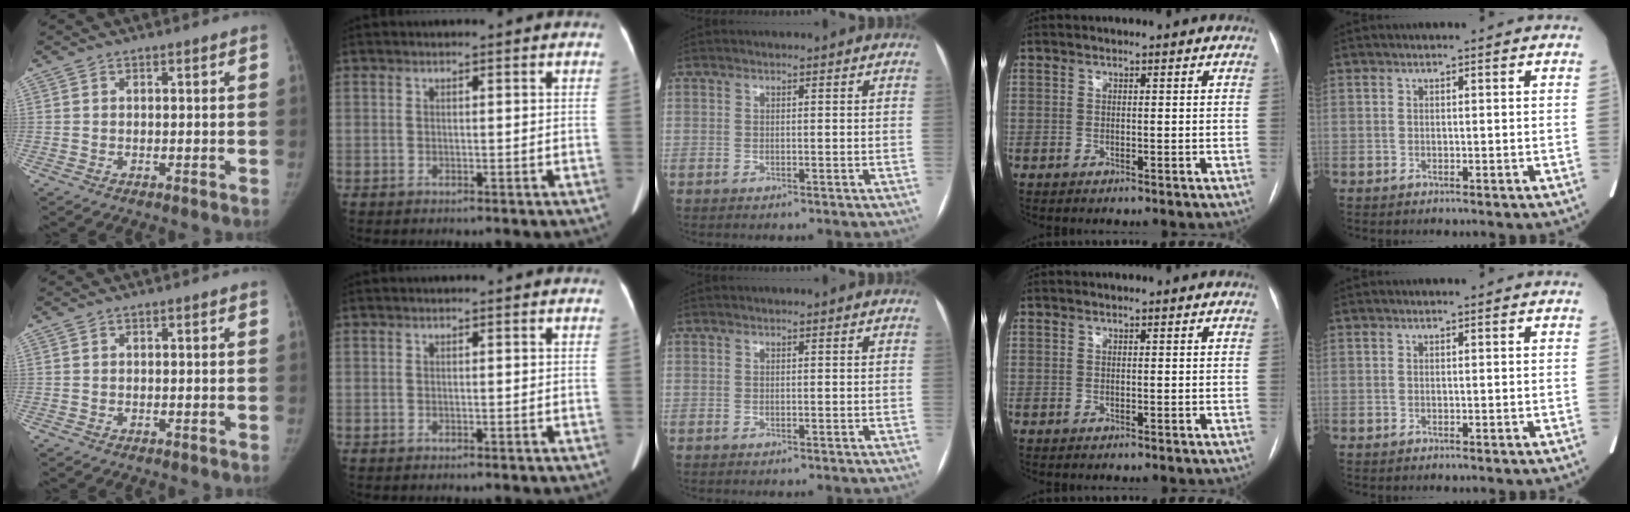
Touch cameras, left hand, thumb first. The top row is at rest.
{}